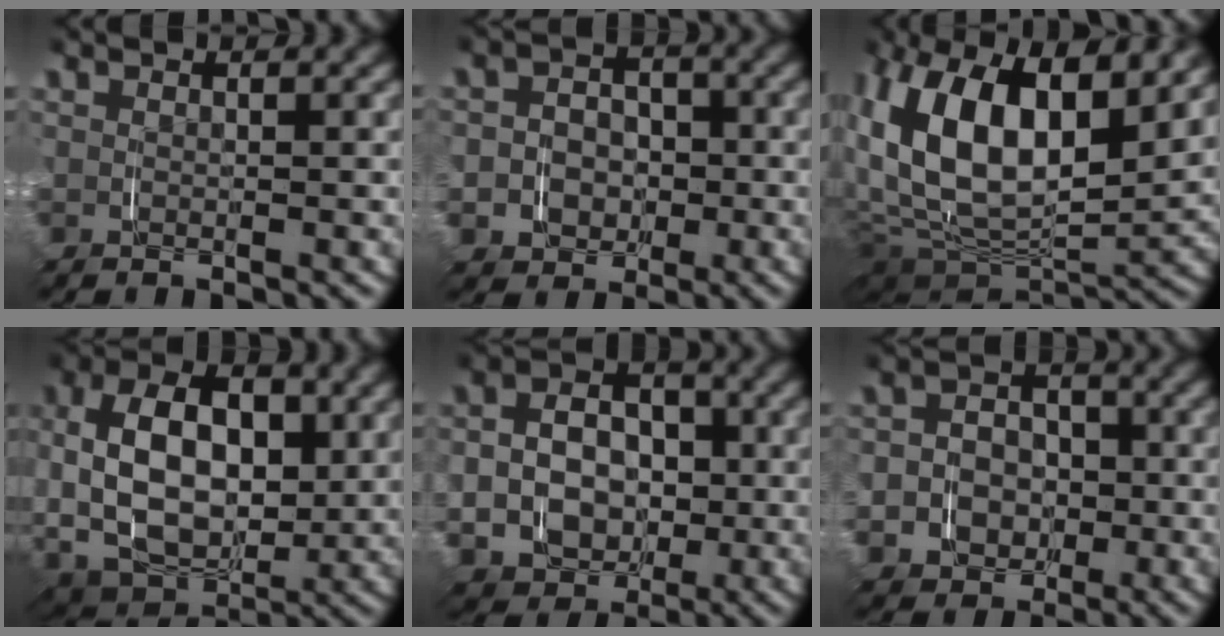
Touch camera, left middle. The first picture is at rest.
{"total": 3.4, "force": [-1.3, 3.1, 0.4], "torque": [0.023, -0.014, -0.022]}
{"total": 9.7, "force": [2.8, 5.0, 7.8], "torque": [-0.136, 0.004, 0.039]}
{"total": 6.9, "force": [1.0, 4.7, 4.9], "torque": [-0.059, 0.000, 0.014]}
{"total": 7.4, "force": [-1.7, 6.9, 2.2], "torque": [-0.017, -0.033, -0.026]}
{"total": 3.9, "force": [-1.5, 3.6, 0.6], "torque": [0.022, -0.016, -0.025]}